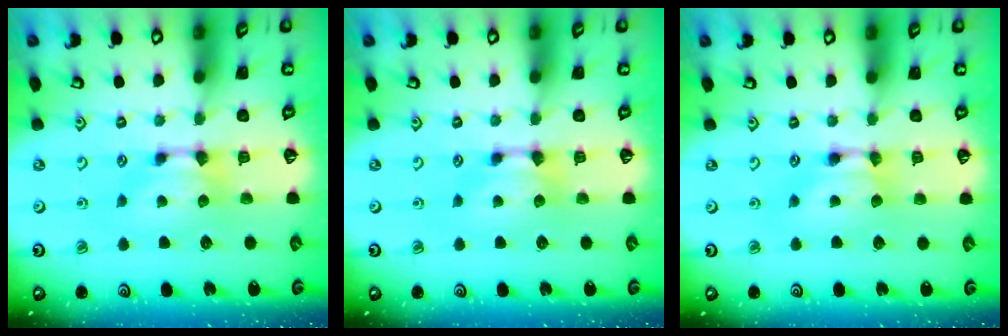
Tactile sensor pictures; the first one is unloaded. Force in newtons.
{"total": 0.0}
{"total": 1.5, "press": 1.5, "slide": 0.2}